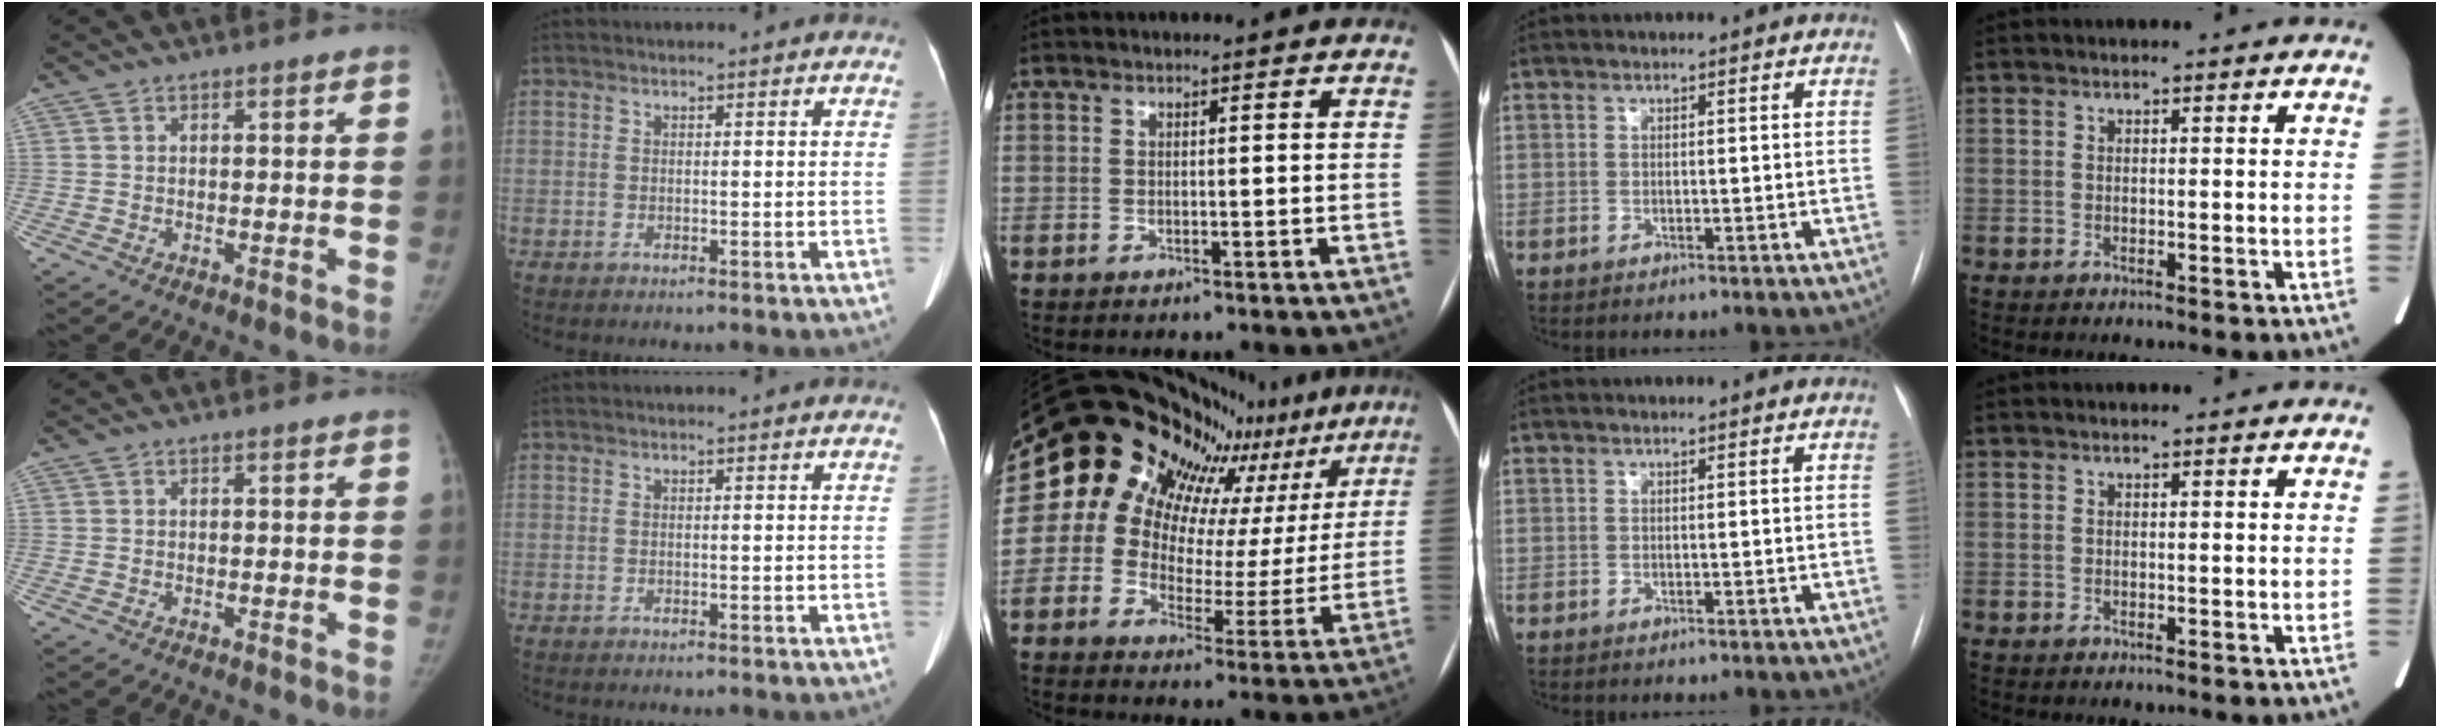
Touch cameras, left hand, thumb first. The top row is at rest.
{"middle": {"total": 19.6, "force": [15.9, 7.8, 8.4], "torque": [-0.126, -0.009, 0.184]}}